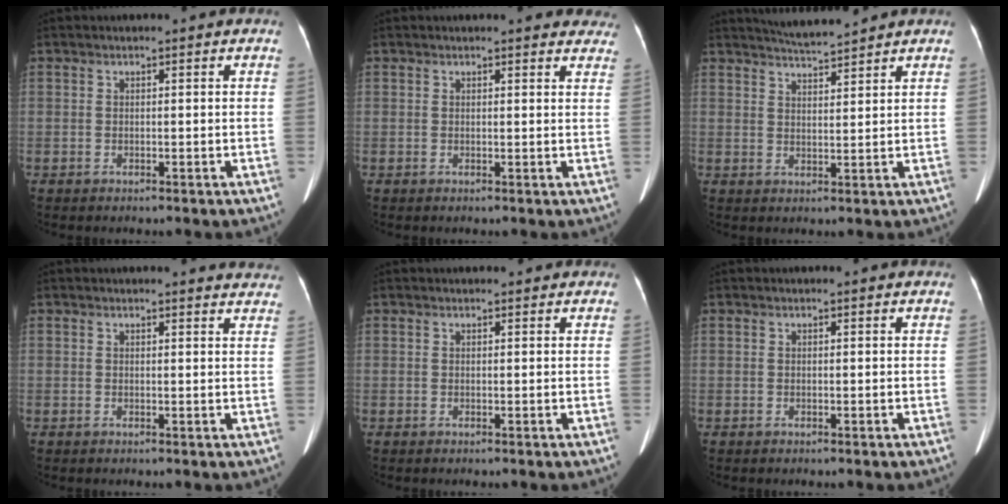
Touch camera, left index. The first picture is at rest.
{"total": 7.8, "force": [7.2, 2.1, 2.2], "torque": [-0.001, -0.006, 0.053]}
{"total": 4.9, "force": [4.8, -0.6, 1.1], "torque": [-0.023, 0.008, 0.083]}
{"total": 6.8, "force": [6.7, 1.0, 0.9], "torque": [0.011, -0.012, 0.042]}
{"total": 2.4, "force": [2.2, 0.8, 0.7], "torque": [-0.007, 0.016, 0.021]}
{"total": 0.9, "force": [0.8, 0.1, 0.3], "torque": [-0.008, 0.008, 0.005]}